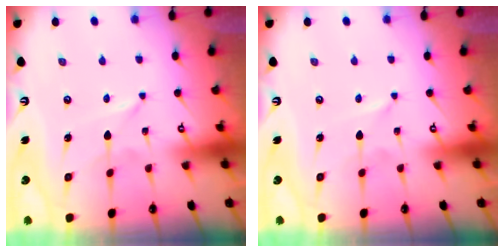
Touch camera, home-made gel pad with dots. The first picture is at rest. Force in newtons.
{"total": 0.0}